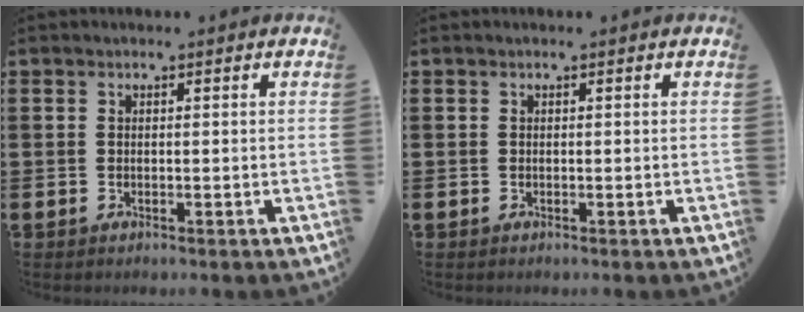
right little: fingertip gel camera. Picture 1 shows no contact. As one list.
[{"total": 0.0}]